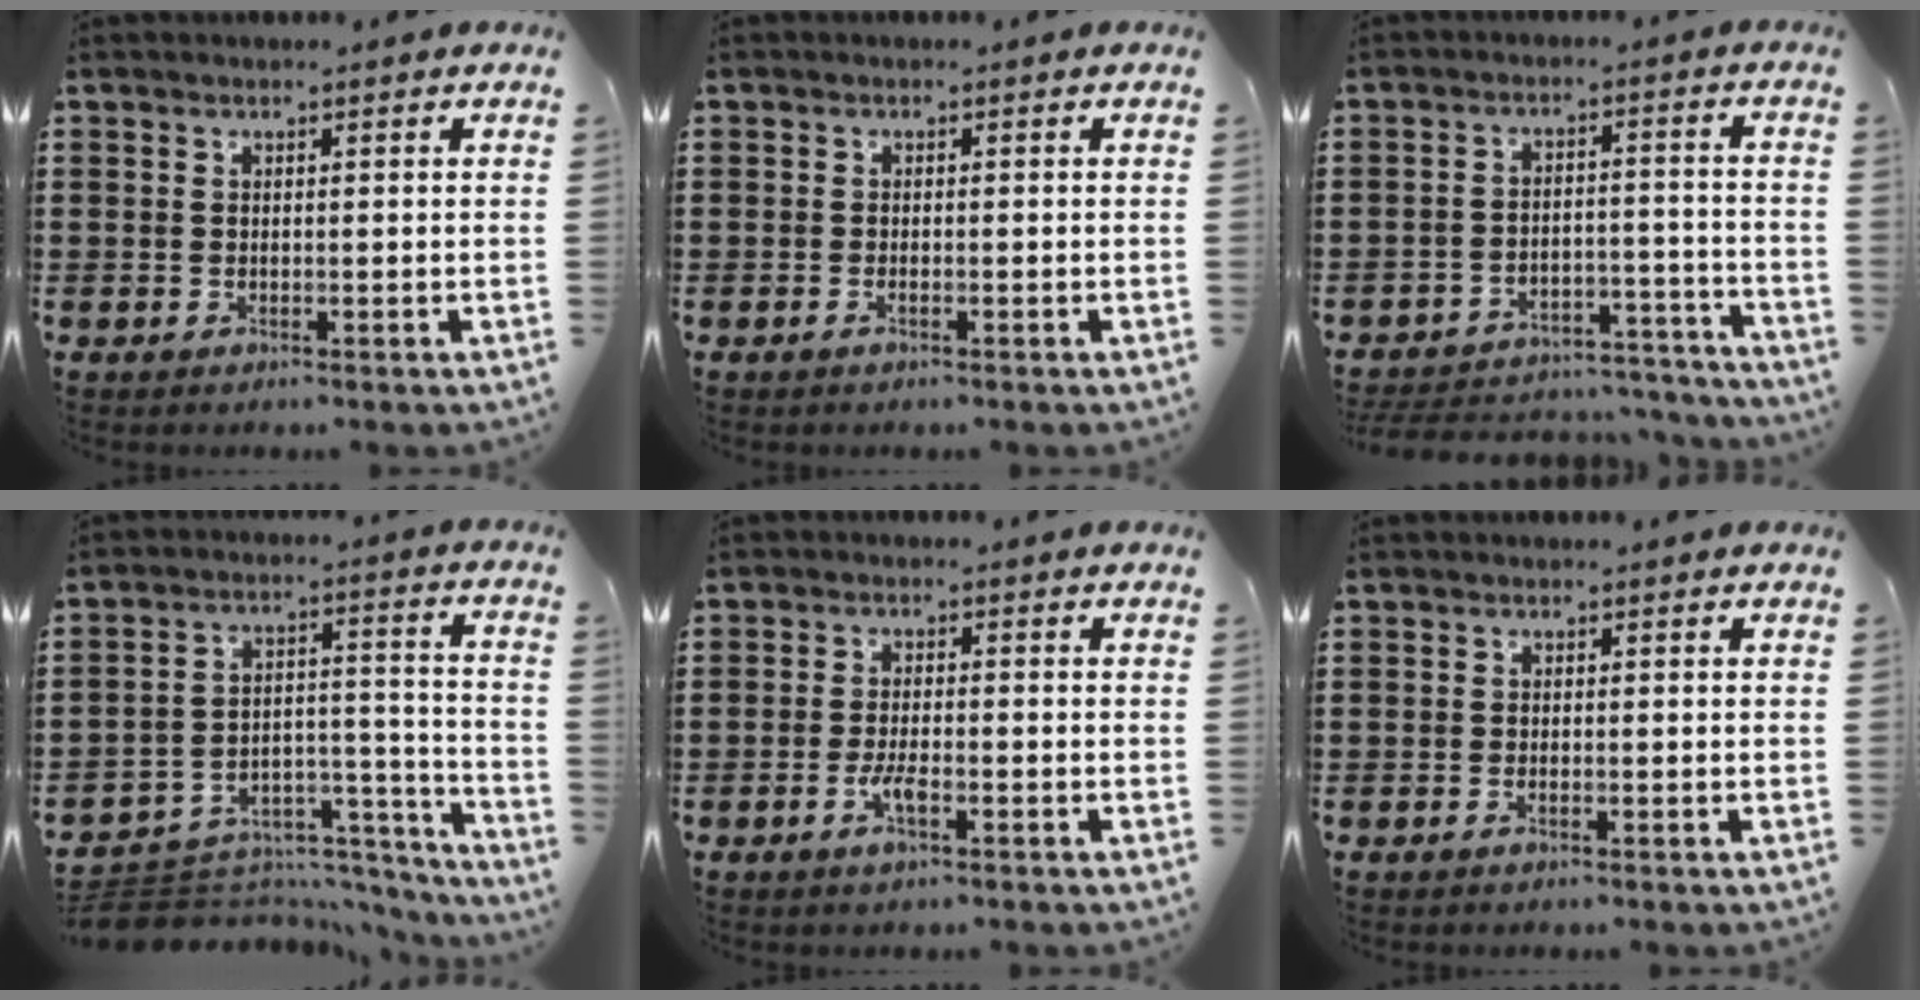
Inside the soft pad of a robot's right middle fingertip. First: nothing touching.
{"total": 0.7, "force": [-0.4, 0.1, 0.6], "torque": [-0.012, -0.004, -0.007]}
{"total": 5.1, "force": [-4.9, 0.9, 1.0], "torque": [-0.024, 0.006, -0.101]}
{"total": 6.6, "force": [-6.0, 2.8, 0.8], "torque": [-0.010, 0.013, -0.110]}
{"total": 3.4, "force": [-1.6, 0.9, 2.9], "torque": [-0.063, -0.002, -0.033]}
{"total": 0.6, "force": [-0.4, 0.1, 0.5], "torque": [-0.011, -0.004, -0.006]}